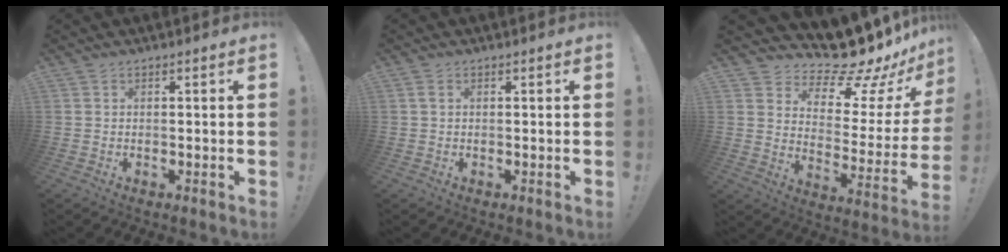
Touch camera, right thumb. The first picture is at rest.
{"total": 0.7, "force": [0.2, 0.1, 0.7], "torque": [-0.017, 0.002, 0.003]}
{"total": 15.7, "force": [13.8, 3.8, 6.4], "torque": [-0.087, -0.128, 0.234]}